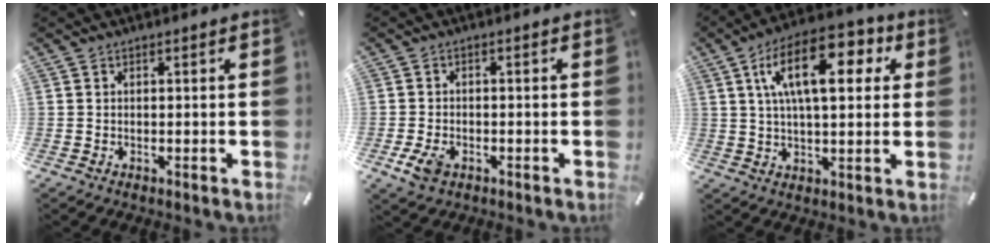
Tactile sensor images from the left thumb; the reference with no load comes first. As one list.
[{"total": 4.5, "force": [-1.9, 2.9, 2.8], "torque": [-0.072, 0.001, -0.040]}, {"total": 17.1, "force": [6.1, 8.1, 13.7], "torque": [-0.226, 0.000, 0.096]}]